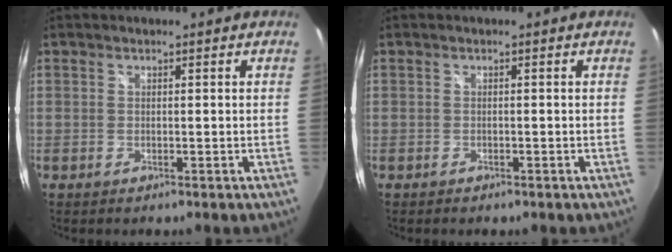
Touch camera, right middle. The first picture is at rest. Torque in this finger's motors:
{"motor_torque": [-0.57, -0.02, -0.08, -0.01]}